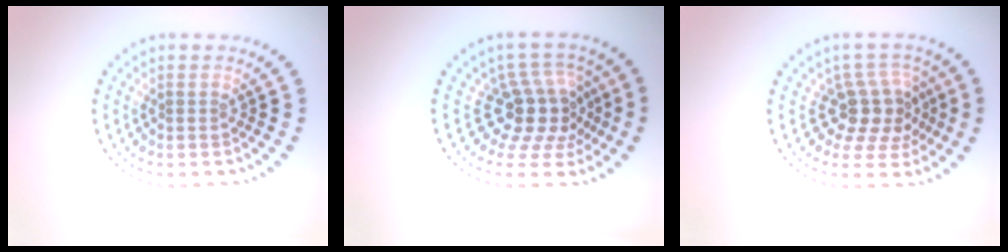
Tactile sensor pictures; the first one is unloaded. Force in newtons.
{"total": 4.6, "press": 3.4, "slide": 3.1}
{"total": 3.9, "press": 3.2, "slide": 2.2}